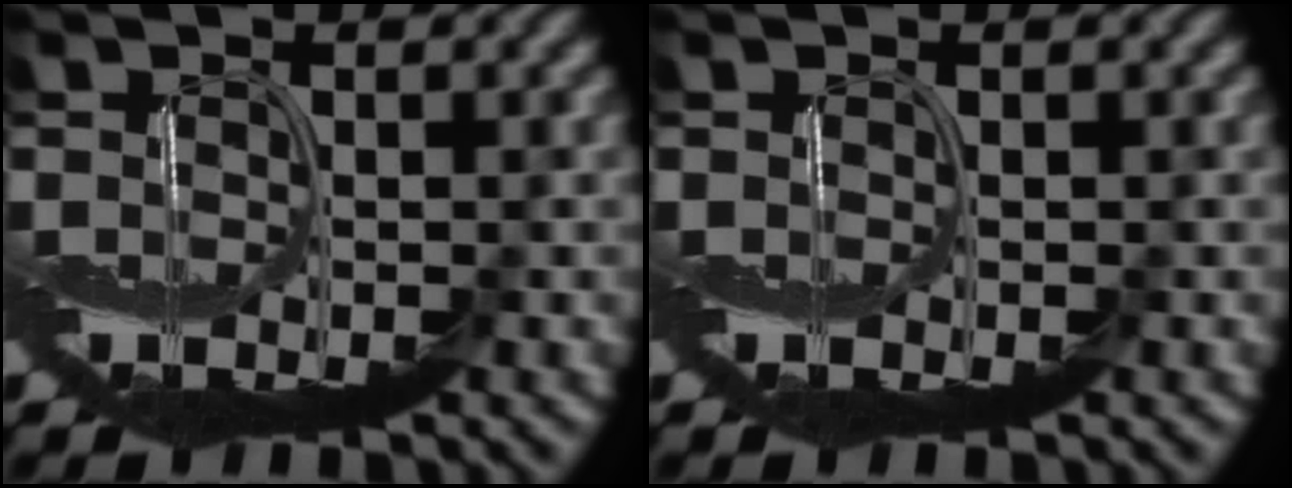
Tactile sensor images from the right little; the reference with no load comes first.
{"total": 0.0}